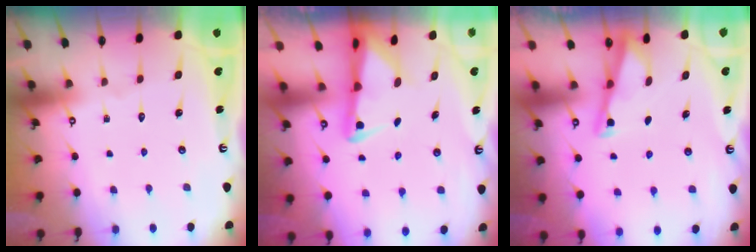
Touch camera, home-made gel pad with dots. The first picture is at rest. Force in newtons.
{"total": 2.6, "press": 2.5, "slide": 0.5}
{"total": 3.2, "press": 3.1, "slide": 0.4}